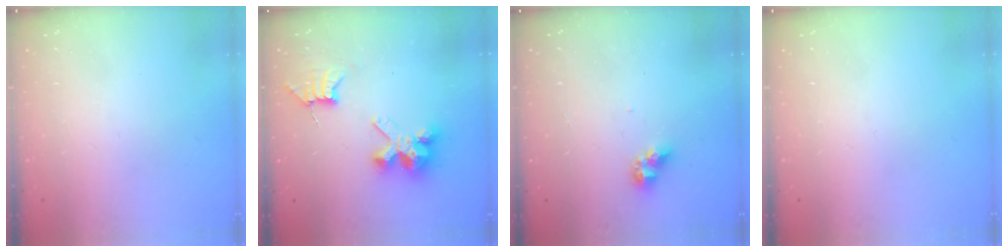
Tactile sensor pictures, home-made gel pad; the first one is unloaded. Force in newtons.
{"total": 8.1, "press": 8.1, "slide": 0.7}
{"total": 6.3, "press": 6.3, "slide": 0.5}
{"total": 0.0}